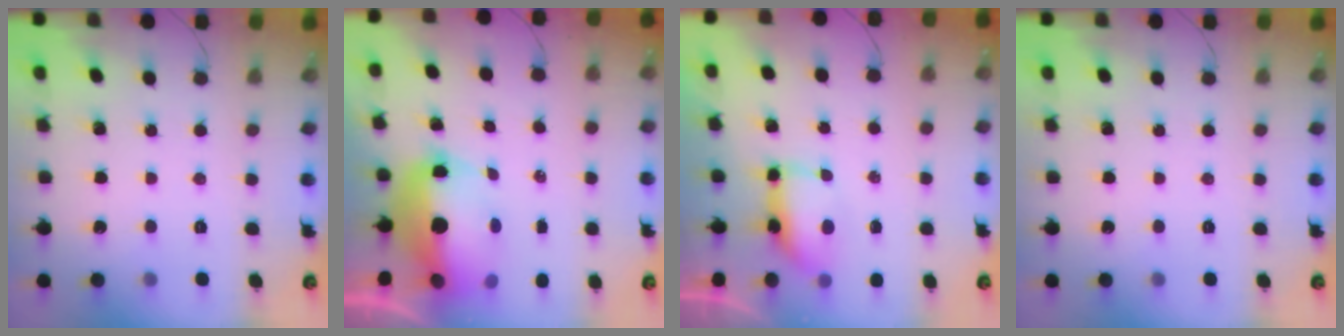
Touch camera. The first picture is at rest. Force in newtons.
{"total": 18.8, "press": 15.3, "slide": 10.8}
{"total": 8.5, "press": 7.4, "slide": 4.2}
{"total": 0.0}